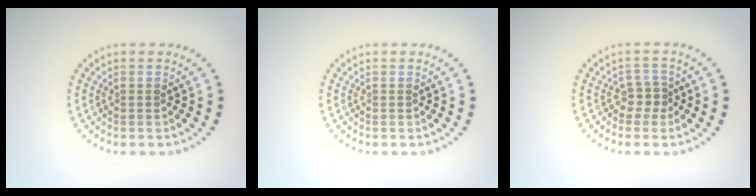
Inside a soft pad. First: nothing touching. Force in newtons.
{"total": 0.0}
{"total": 1.6, "press": 1.3, "slide": 1.0}